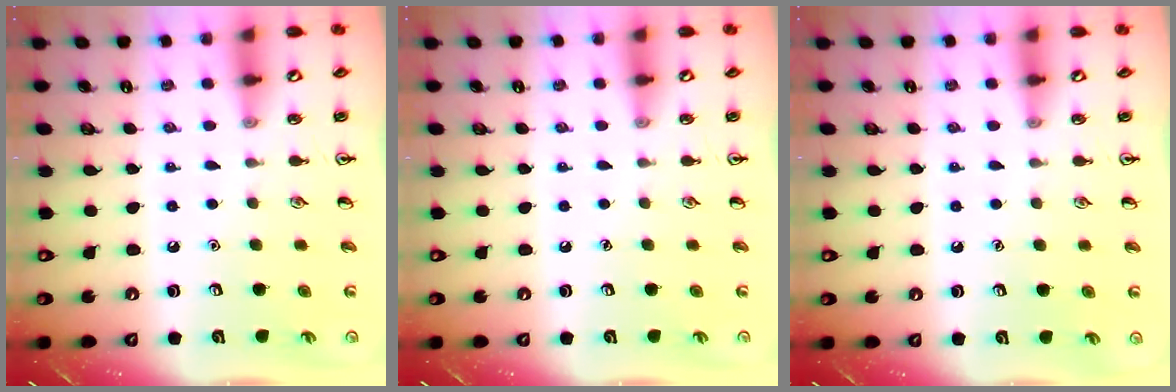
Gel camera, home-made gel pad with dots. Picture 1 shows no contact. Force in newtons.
{"total": 0.0}
{"total": 0.0}